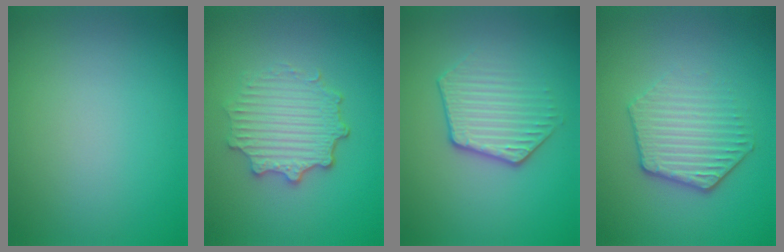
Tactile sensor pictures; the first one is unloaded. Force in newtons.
{"total": 4.8, "press": 3.7, "slide": 3.0}
{"total": 3.6, "press": 3.1, "slide": 1.8}
{"total": 4.1, "press": 3.4, "slide": 2.3}